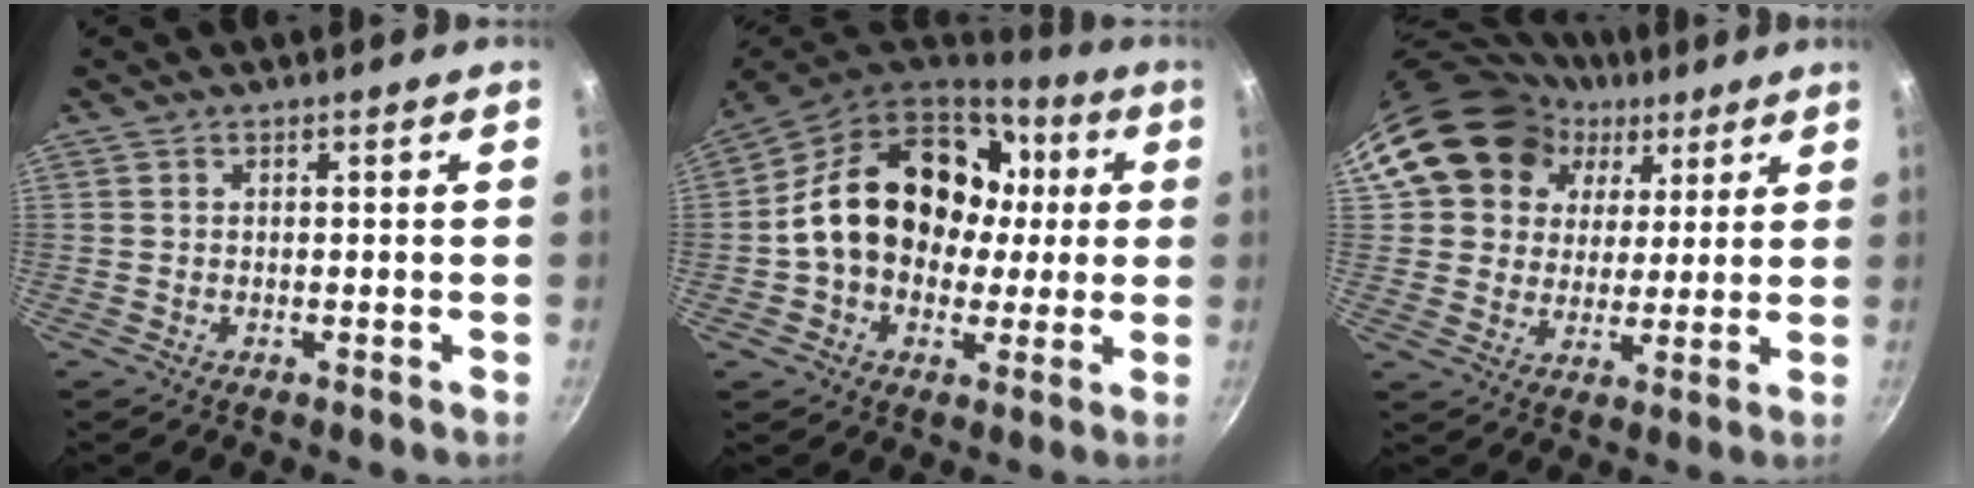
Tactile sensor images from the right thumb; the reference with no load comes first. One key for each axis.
{"total": 22.5, "fx": 2.6, "fy": 17.0, "fz": 14.5, "tx": -0.220, "ty": 0.035, "tz": 0.040}
{"total": 16.4, "fx": 7.6, "fy": 13.1, "fz": 6.2, "tx": -0.091, "ty": 0.001, "tz": 0.130}